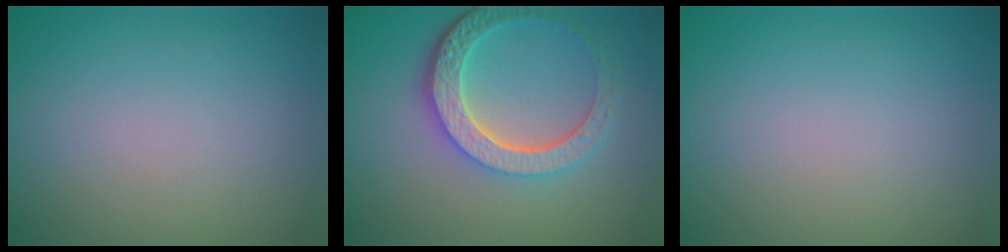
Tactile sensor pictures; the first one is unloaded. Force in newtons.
{"total": 5.8, "press": 4.4, "slide": 3.7}
{"total": 0.0}